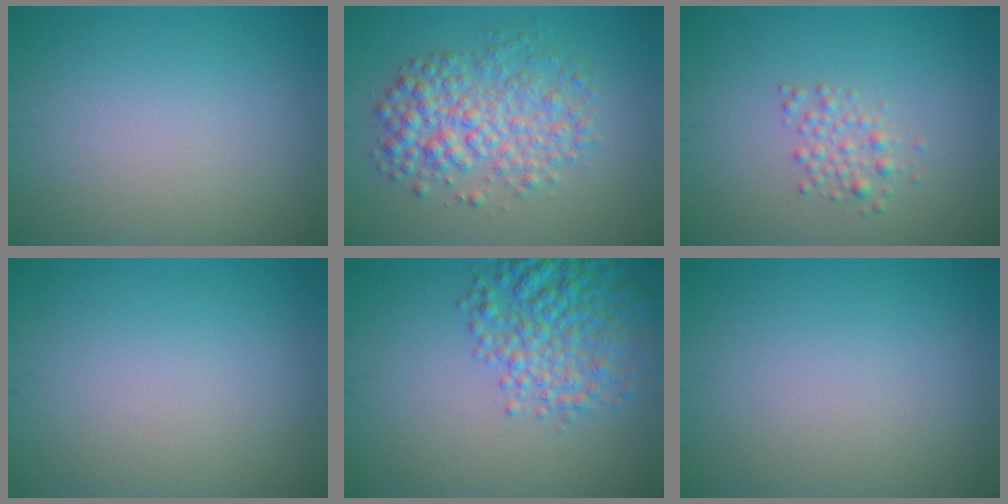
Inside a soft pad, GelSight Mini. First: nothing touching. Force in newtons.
{"total": 5.2, "press": 5.2, "slide": 0.0}
{"total": 1.7, "press": 1.7, "slide": 0.0}
{"total": 0.0}
{"total": 5.4, "press": 5.4, "slide": 0.2}
{"total": 0.0}